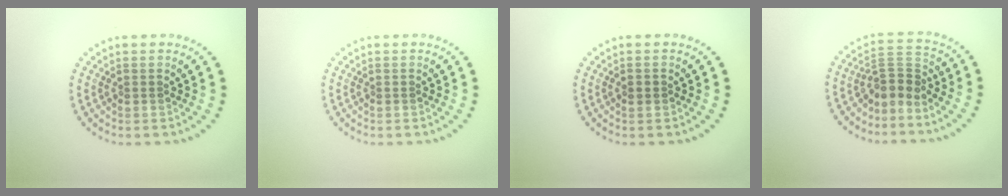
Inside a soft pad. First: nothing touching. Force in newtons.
{"total": 0.0}
{"total": 0.7, "press": 0.7, "slide": 0.1}
{"total": 2.8, "press": 2.0, "slide": 1.9}